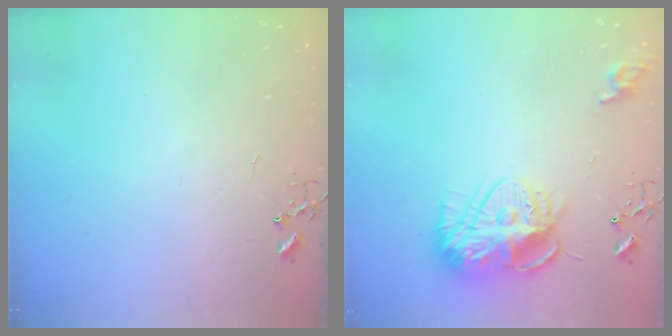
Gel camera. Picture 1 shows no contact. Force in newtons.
{"total": 15.3, "press": 15.3, "slide": 0.9}